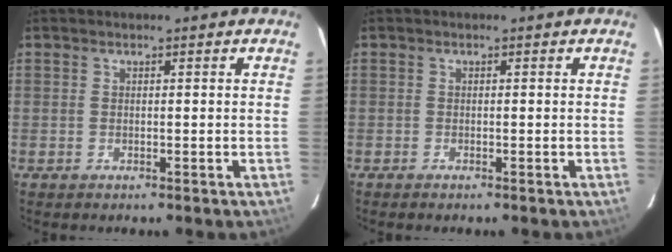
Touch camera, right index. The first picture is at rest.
{"total": 0.0}